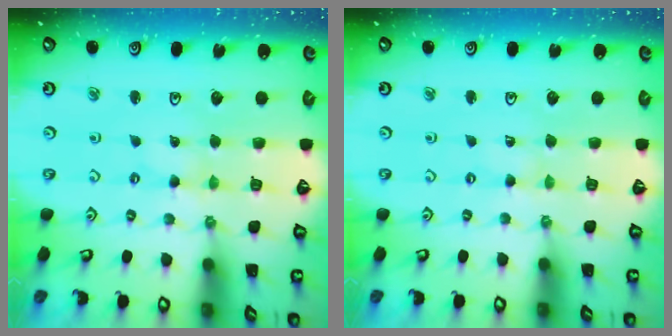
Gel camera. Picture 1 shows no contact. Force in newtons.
{"total": 0.0}